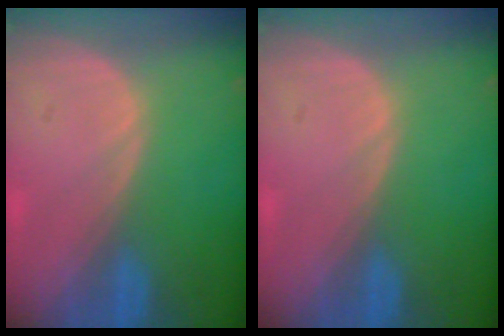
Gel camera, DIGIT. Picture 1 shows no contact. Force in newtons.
{"total": 0.0}